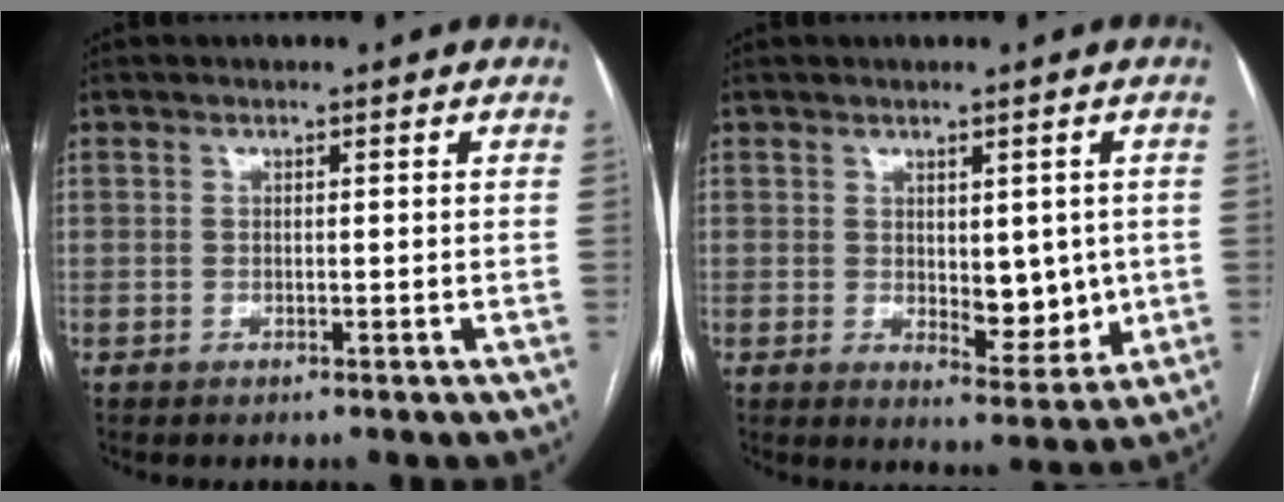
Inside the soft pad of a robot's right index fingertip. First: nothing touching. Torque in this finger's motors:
{"motor_torque": [0.22, 0.17, 0.17, 0.06]}